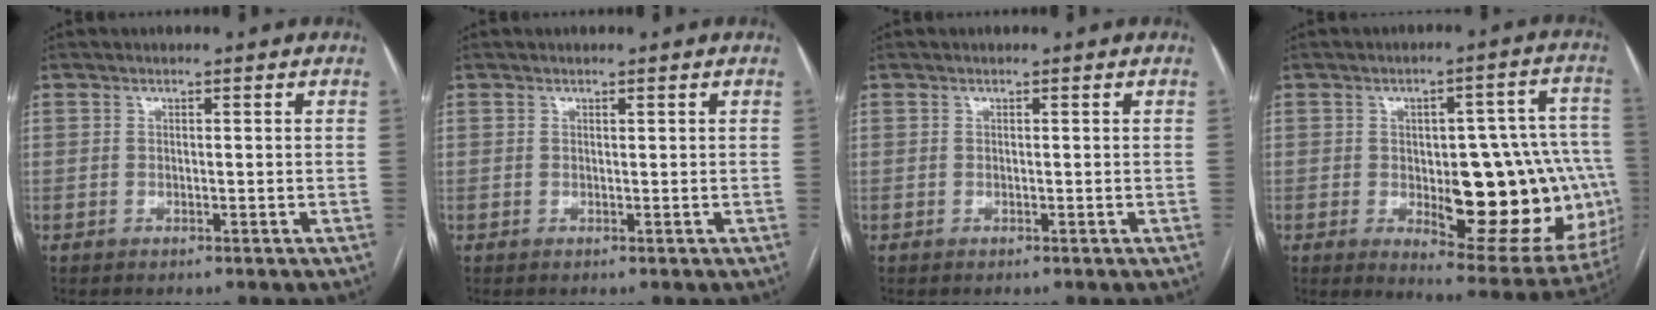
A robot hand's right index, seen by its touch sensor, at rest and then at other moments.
{"total": 0.0}
{"total": 0.0}
{"total": 22.9, "force": [-3.4, 8.3, 21.1], "torque": [-0.189, 0.027, -0.015]}